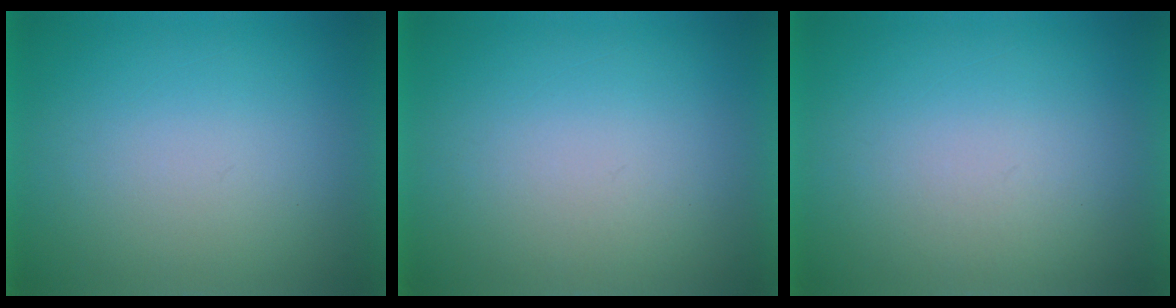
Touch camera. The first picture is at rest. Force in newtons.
{"total": 1.0}
{"total": 1.2}